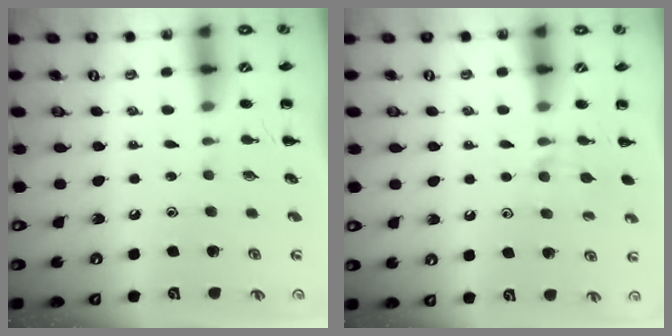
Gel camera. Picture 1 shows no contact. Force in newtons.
{"total": 6.3, "press": 6.0, "slide": 1.9}